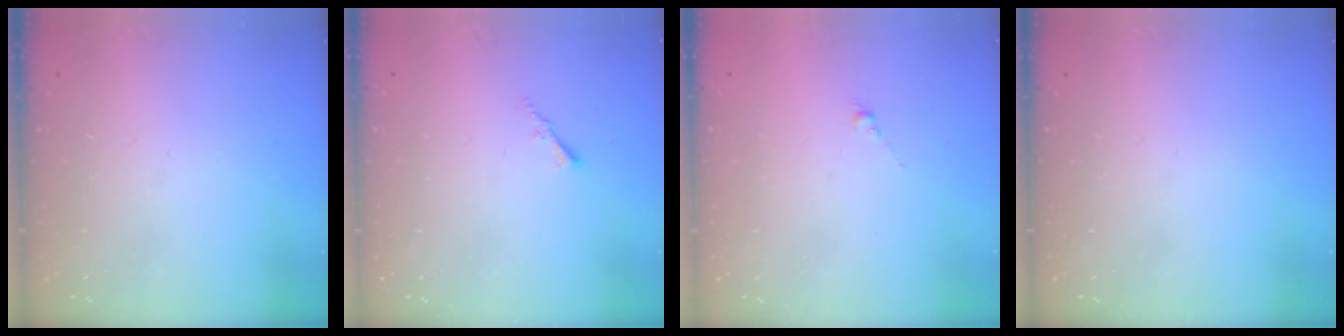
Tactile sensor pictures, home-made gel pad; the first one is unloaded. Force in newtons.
{"total": 1.5, "press": 1.5, "slide": 0.4}
{"total": 0.5, "press": 0.3, "slide": 0.4}
{"total": 0.0}